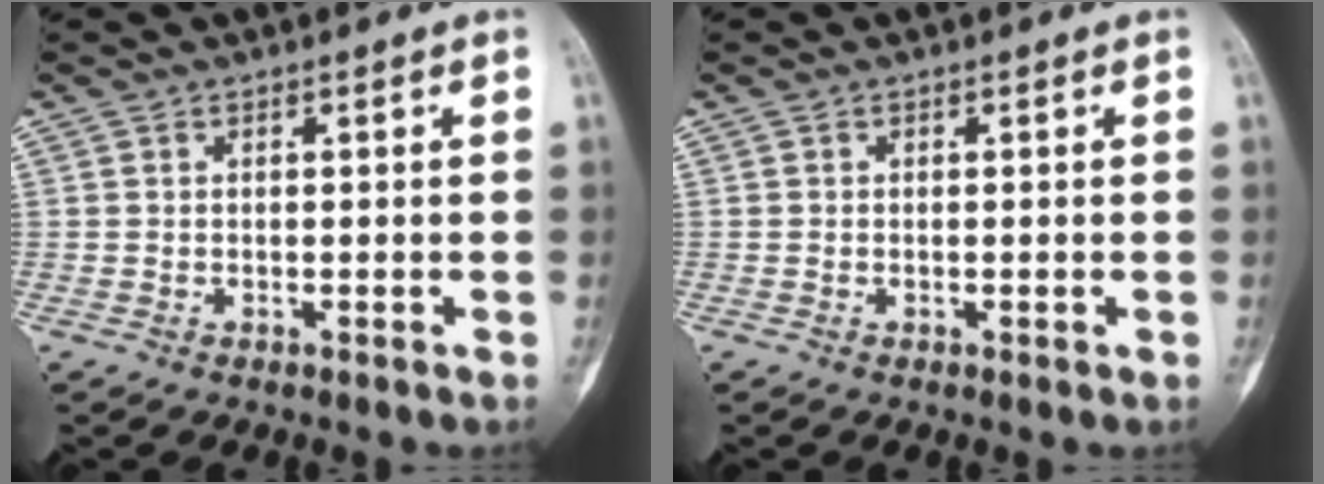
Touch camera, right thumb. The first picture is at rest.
{"total": 0.5, "force": [-0.2, 0.2, 0.4], "torque": [-0.004, -0.001, -0.003]}